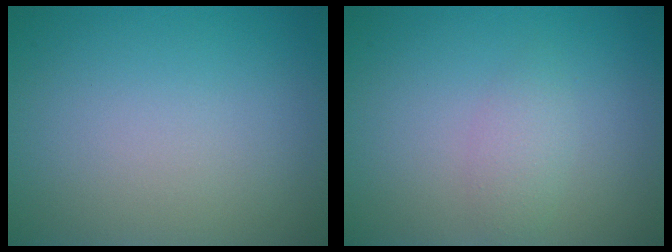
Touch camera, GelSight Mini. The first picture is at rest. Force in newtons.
{"total": 1.6, "press": 1.6, "slide": 0.1}